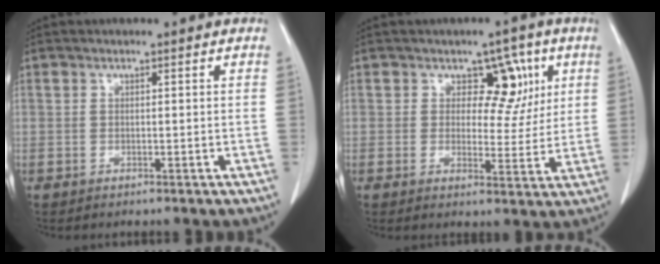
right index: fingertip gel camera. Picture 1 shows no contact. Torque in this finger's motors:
{"motor_torque": [0.03, 0.06, 0.04, 0.00]}